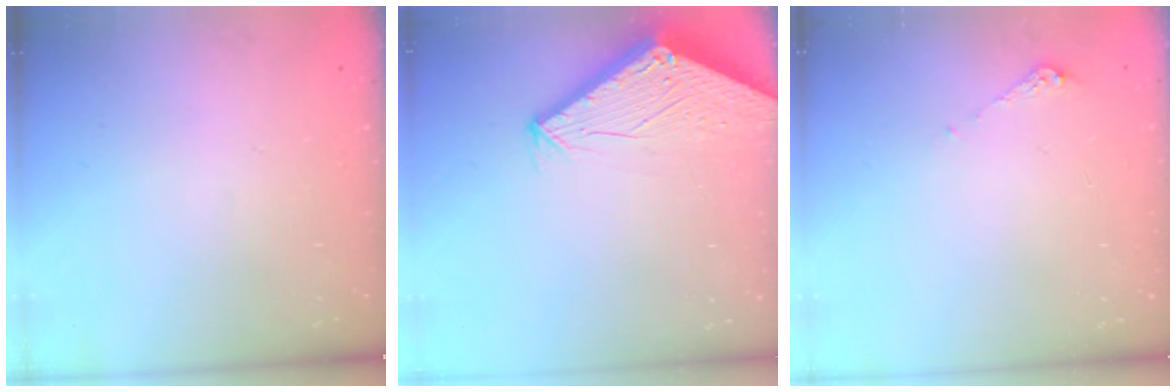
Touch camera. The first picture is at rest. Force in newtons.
{"total": 2.8, "press": 2.8, "slide": 0.1}
{"total": 4.3, "press": 4.2, "slide": 0.5}